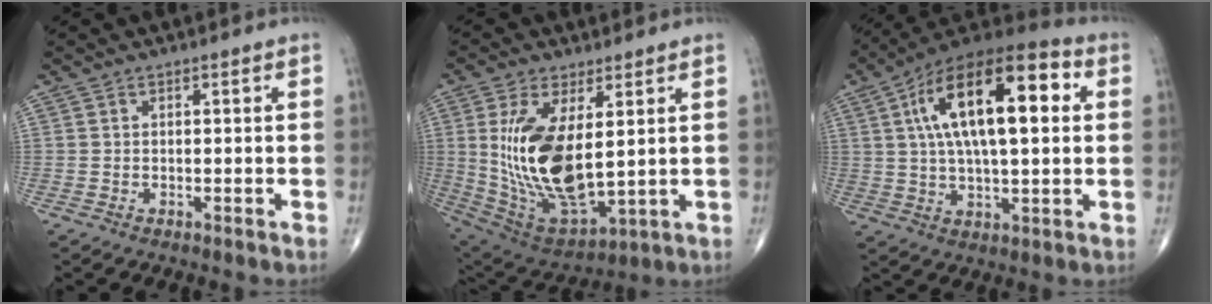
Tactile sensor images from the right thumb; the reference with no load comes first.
{"total": 18.5, "force": [2.6, 8.3, 16.3], "torque": [-0.318, -0.025, 0.071]}
{"total": 22.2, "force": [5.2, 9.1, 19.6], "torque": [-0.322, 0.018, 0.076]}